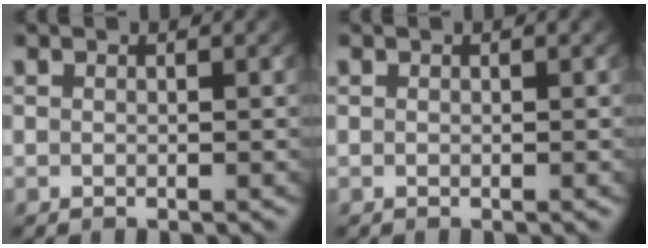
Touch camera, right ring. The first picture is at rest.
{"total": 0.0}